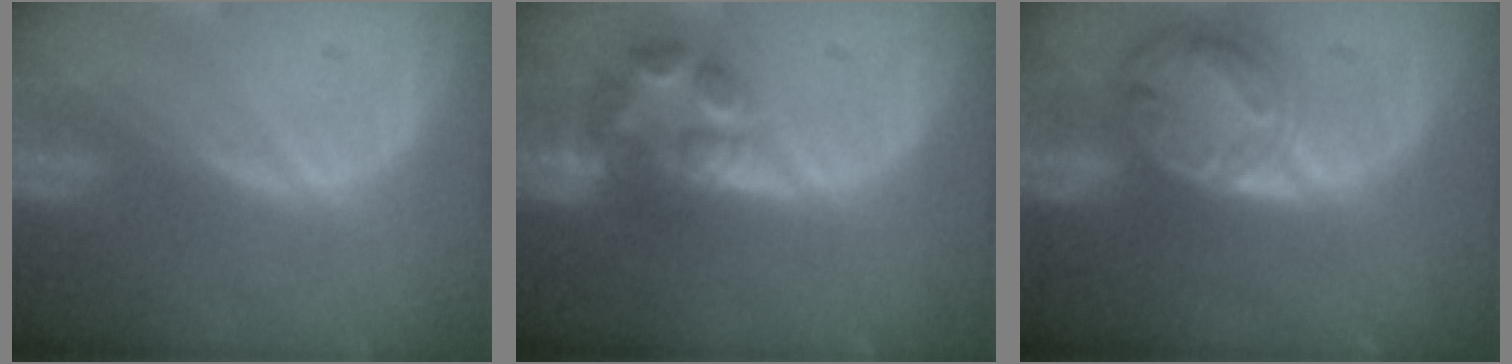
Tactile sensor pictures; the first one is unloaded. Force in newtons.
{"total": 6.9, "press": 6.0, "slide": 3.4}
{"total": 8.5, "press": 7.2, "slide": 4.5}